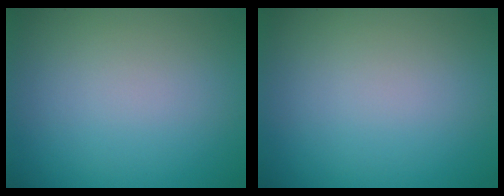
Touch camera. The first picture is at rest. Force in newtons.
{"total": 0.0}